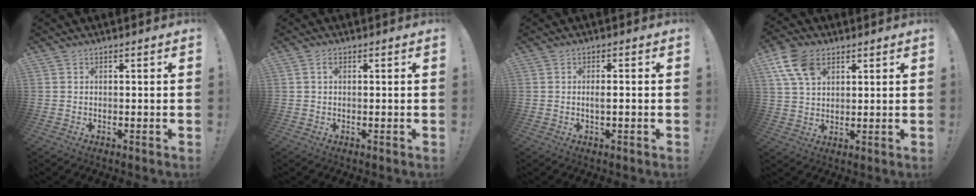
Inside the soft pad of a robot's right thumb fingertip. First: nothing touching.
{"total": 1.3, "force": [0.3, 0.7, 1.1], "torque": [-0.023, 0.004, 0.004]}
{"total": 2.3, "force": [-0.5, 0.1, 2.2], "torque": [-0.040, 0.000, -0.012]}
{"total": 11.1, "force": [5.3, 7.2, 6.6], "torque": [-0.122, -0.007, 0.104]}